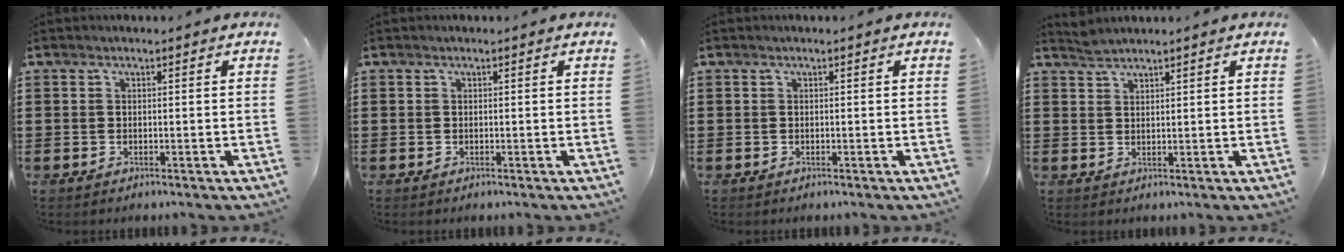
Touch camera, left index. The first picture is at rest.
{"total": 0.0}
{"total": 0.0}
{"total": 1.6, "force": [1.6, 0.0, 0.2], "torque": [-0.007, 0.001, 0.032]}